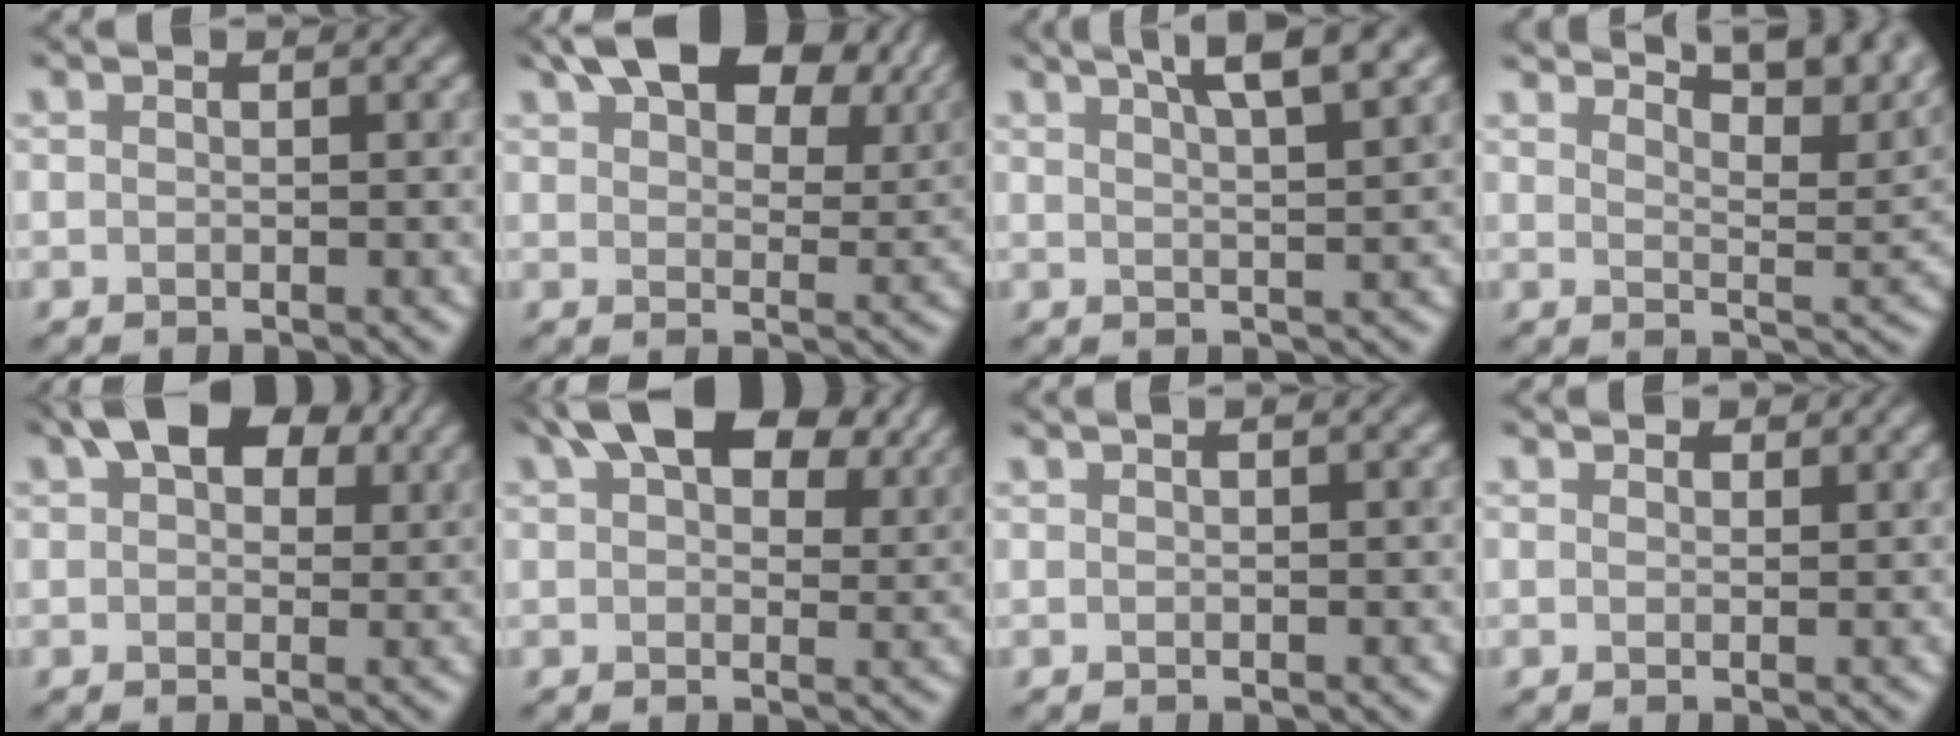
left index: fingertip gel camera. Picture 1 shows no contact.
{"total": 12.3, "force": [7.6, 6.1, 7.5], "torque": [-0.126, 0.022, 0.124]}
{"total": 5.9, "force": [3.9, 1.3, 4.2], "torque": [-0.039, 0.029, 0.037]}
{"total": 10.6, "force": [8.5, 2.7, 5.6], "torque": [-0.074, 0.023, 0.109]}
{"total": 6.9, "force": [3.6, 3.9, 4.4], "torque": [-0.068, 0.022, 0.041]}
{"total": 11.0, "force": [6.2, 5.7, 7.0], "torque": [-0.116, 0.025, 0.094]}
{"total": 0.5, "force": [0.4, -0.1, 0.3], "torque": [-0.010, 0.009, 0.006]}
{"total": 0.9, "force": [0.9, 0.3, 0.1], "torque": [-0.005, -0.002, 0.011]}